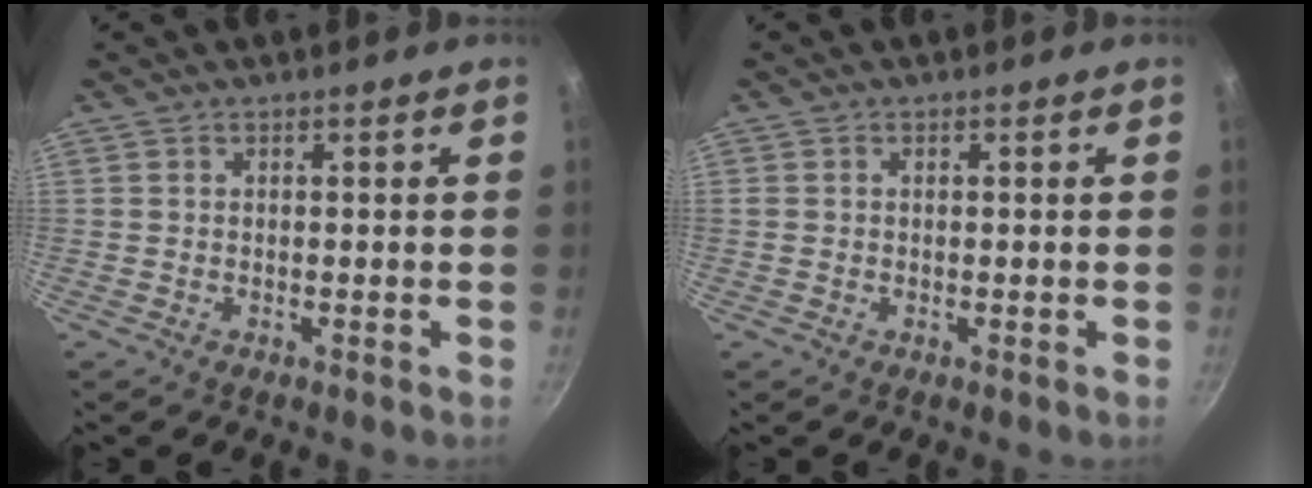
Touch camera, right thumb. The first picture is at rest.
{"total": 0.7, "force": [0.1, 0.6, 0.4], "torque": [-0.007, 0.003, 0.001]}